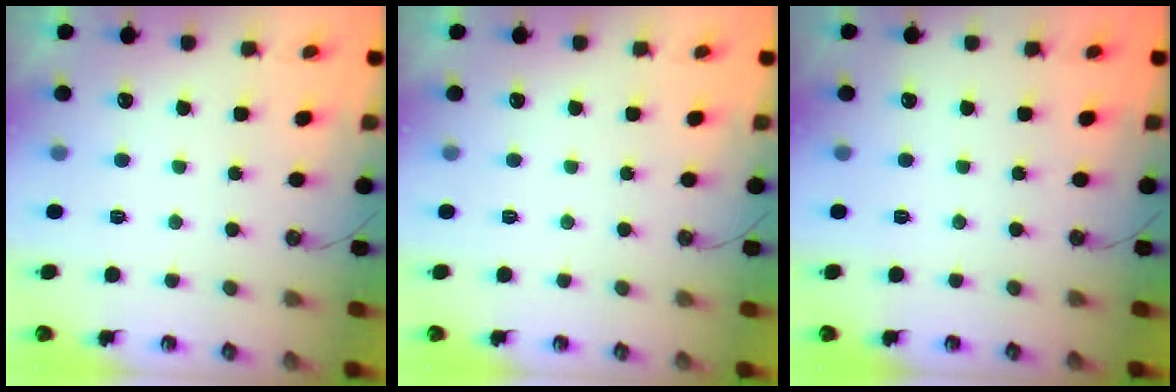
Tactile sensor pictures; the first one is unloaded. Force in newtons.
{"total": 0.0}
{"total": 0.0}